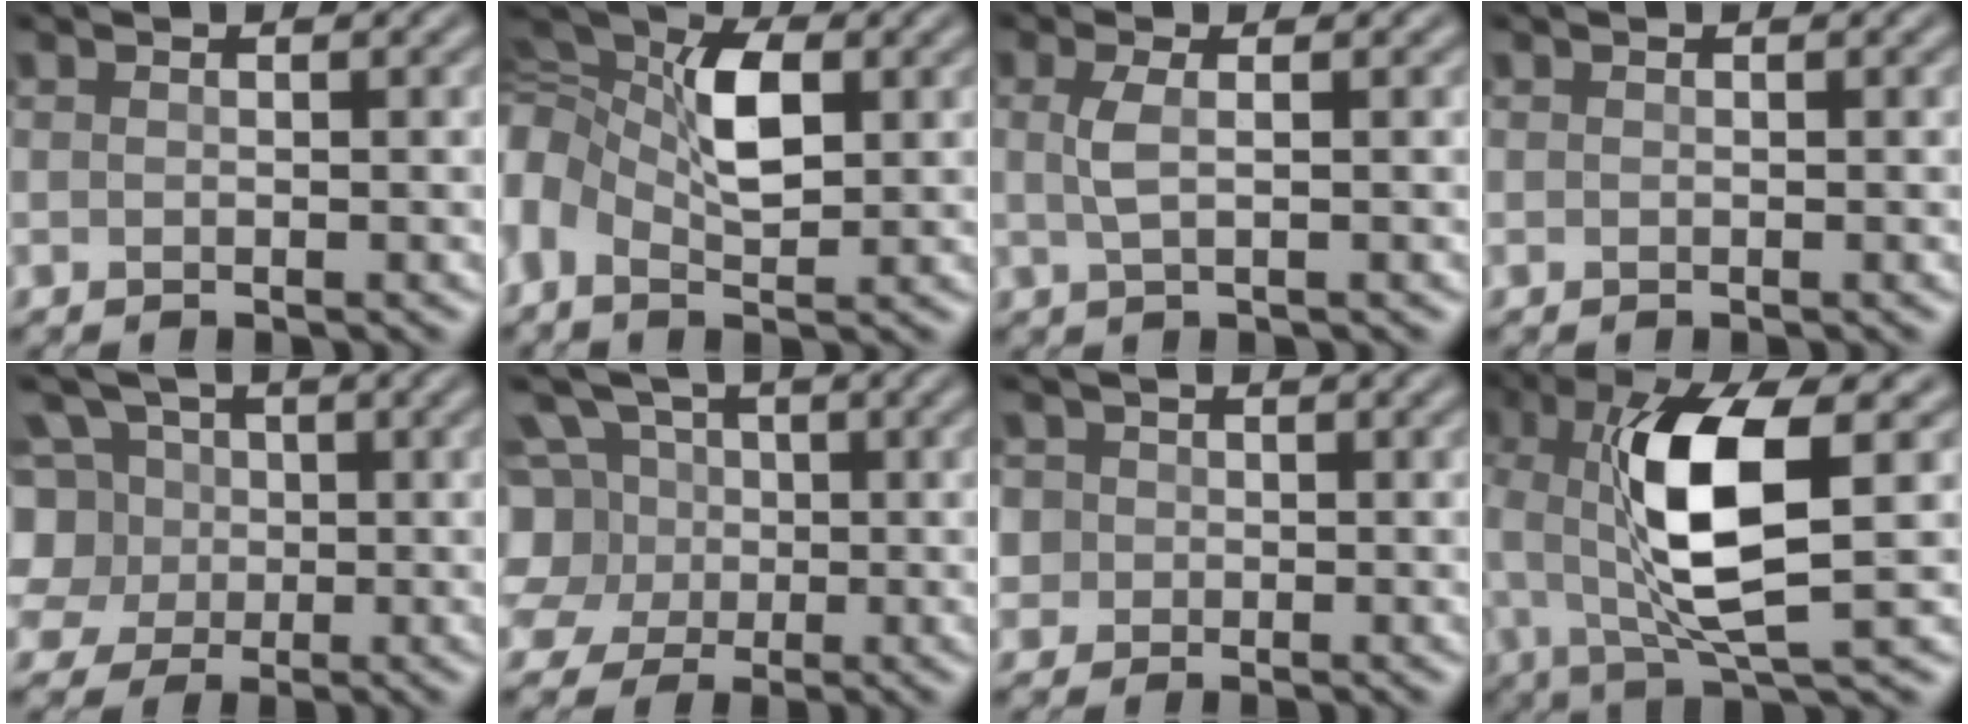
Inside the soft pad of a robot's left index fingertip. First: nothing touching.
{"total": 8.0, "force": [1.1, 4.5, 6.5], "torque": [-0.140, 0.016, 0.008]}
{"total": 1.8, "force": [0.1, 0.2, 1.8], "torque": [-0.044, 0.003, 0.001]}
{"total": 0.0}
{"total": 7.5, "force": [0.7, 6.8, 3.1], "torque": [-0.093, 0.041, -0.024]}
{"total": 9.7, "force": [0.8, 8.8, 4.1], "torque": [-0.124, 0.039, -0.021]}
{"total": 5.1, "force": [1.0, 4.8, 1.6], "torque": [-0.040, 0.036, -0.004]}
{"total": 8.8, "force": [1.1, 2.5, 8.4], "torque": [-0.169, 0.001, 0.021]}